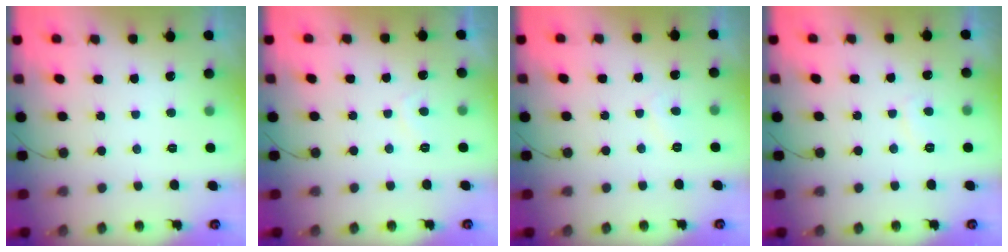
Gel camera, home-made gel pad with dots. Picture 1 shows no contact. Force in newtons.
{"total": 1.7, "press": 1.5, "slide": 0.7}
{"total": 3.0, "press": 3.0, "slide": 0.4}
{"total": 2.6, "press": 2.5, "slide": 0.7}